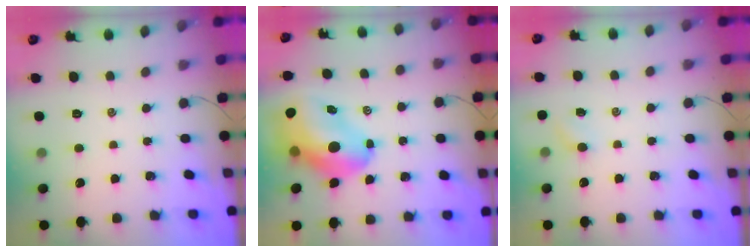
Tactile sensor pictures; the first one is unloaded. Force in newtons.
{"total": 16.8, "press": 16.0, "slide": 5.0}
{"total": 2.8, "press": 2.7, "slide": 0.8}